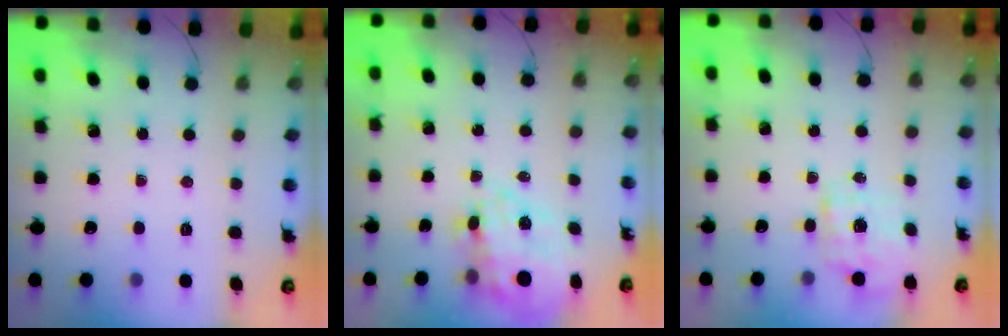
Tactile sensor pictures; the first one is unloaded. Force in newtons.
{"total": 14.1, "press": 13.7, "slide": 3.4}
{"total": 1.9, "press": 1.8, "slide": 0.5}